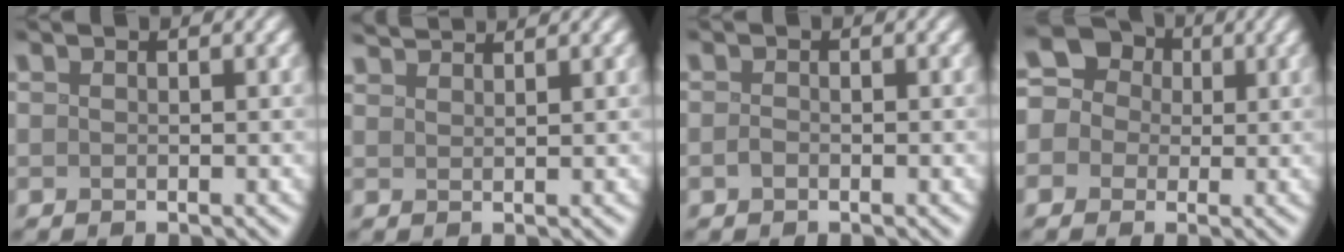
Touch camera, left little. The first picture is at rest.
{"total": 2.7, "force": [2.5, 0.3, 0.7], "torque": [-0.007, 0.007, 0.039]}
{"total": 0.7, "force": [-0.3, 0.4, 0.4], "torque": [-0.011, 0.000, -0.007]}
{"total": 10.5, "force": [1.3, 9.7, 3.9], "torque": [-0.086, 0.048, -0.018]}